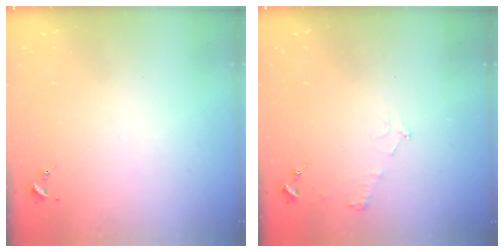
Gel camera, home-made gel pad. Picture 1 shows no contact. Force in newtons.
{"total": 5.9, "press": 5.9, "slide": 0.7}